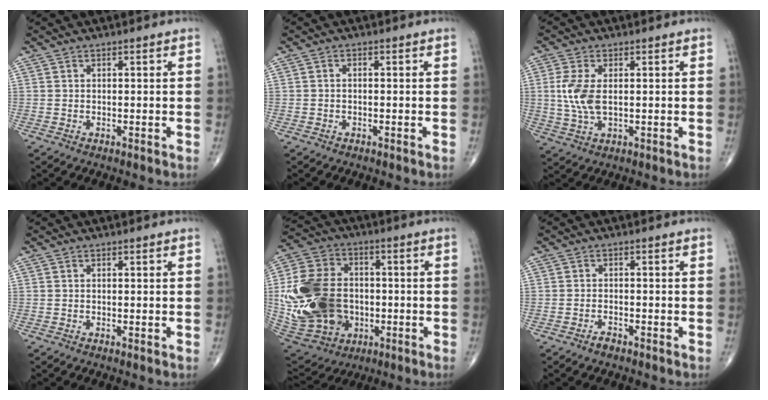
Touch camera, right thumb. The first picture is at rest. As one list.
[{"total": 0.6, "force": [-0.2, 0.2, 0.5], "torque": [-0.007, 0.000, -0.007]}, {"total": 6.8, "force": [0.6, 3.4, 5.8], "torque": [-0.140, -0.002, 0.014]}, {"total": 0.0}, {"total": 25.6, "force": [-2.2, 19.0, 17.0], "torque": [-0.353, 0.008, -0.020]}, {"total": 1.6, "force": [-1.3, 0.5, 0.8], "torque": [-0.016, 0.005, -0.025]}]